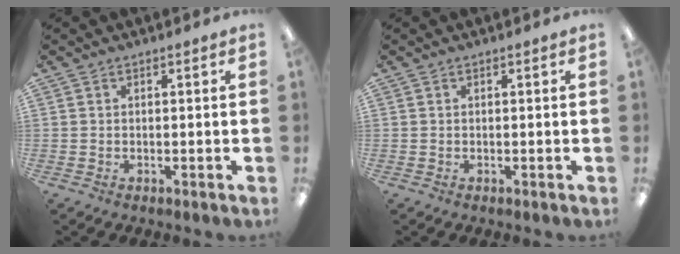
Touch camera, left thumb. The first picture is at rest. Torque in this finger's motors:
{"motor_torque": [0.01, -0.01, 0.05, -0.01, 0.00]}